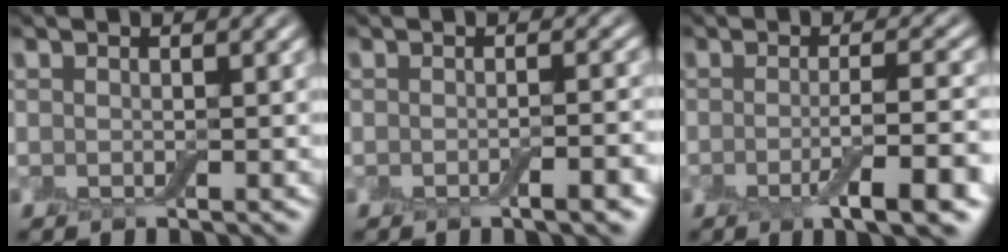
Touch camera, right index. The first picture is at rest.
{"total": 2.7, "force": [-1.1, 0.6, 2.4], "torque": [-0.027, 0.003, -0.018]}
{"total": 6.1, "force": [-2.1, 1.3, 5.6], "torque": [-0.084, 0.001, -0.036]}